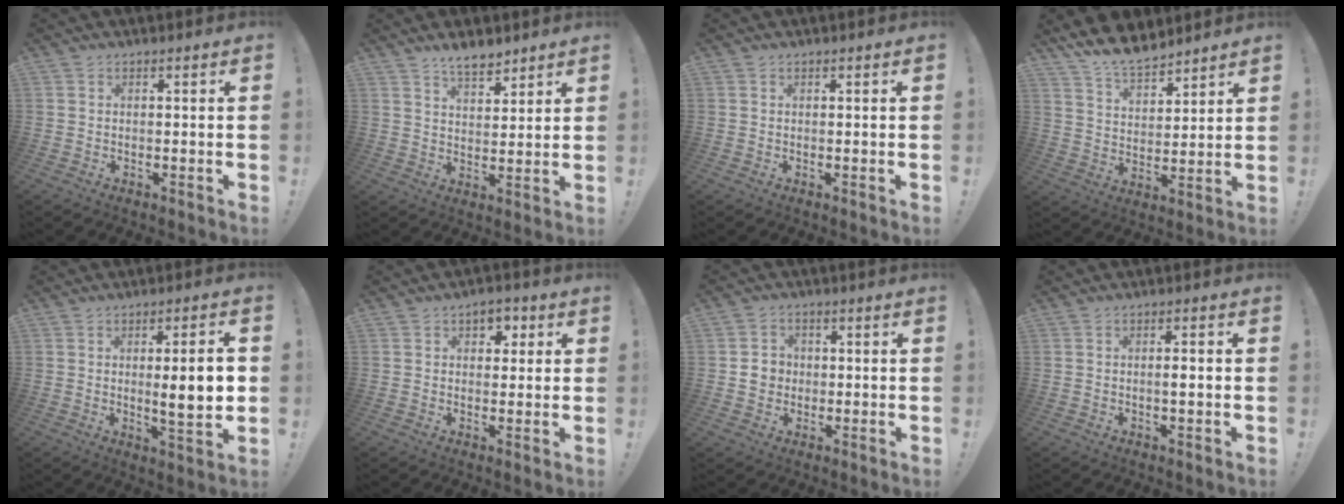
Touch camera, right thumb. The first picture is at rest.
{"total": 6.8, "force": [5.7, 2.6, 2.7], "torque": [-0.032, -0.037, 0.101]}
{"total": 0.0}
{"total": 10.5, "force": [9.1, 3.9, 3.3], "torque": [-0.066, -0.067, 0.175]}
{"total": 10.5, "force": [0.4, 1.7, 10.3], "torque": [-0.149, -0.008, 0.002]}
{"total": 4.5, "force": [1.5, 3.7, 2.1], "torque": [-0.012, 0.001, 0.021]}
{"total": 5.1, "force": [-0.4, 4.7, 1.8], "torque": [-0.024, 0.010, -0.006]}
{"total": 2.3, "force": [-0.4, 0.2, 2.2], "torque": [-0.036, 0.000, -0.010]}